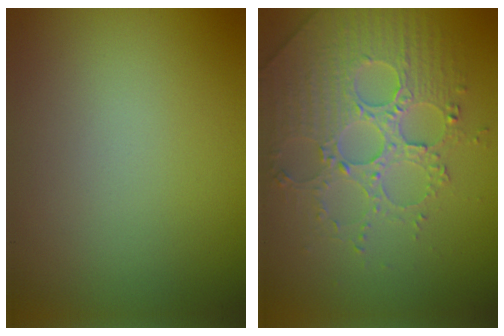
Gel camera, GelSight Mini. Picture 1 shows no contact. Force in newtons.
{"total": 4.4, "press": 4.3, "slide": 1.1}